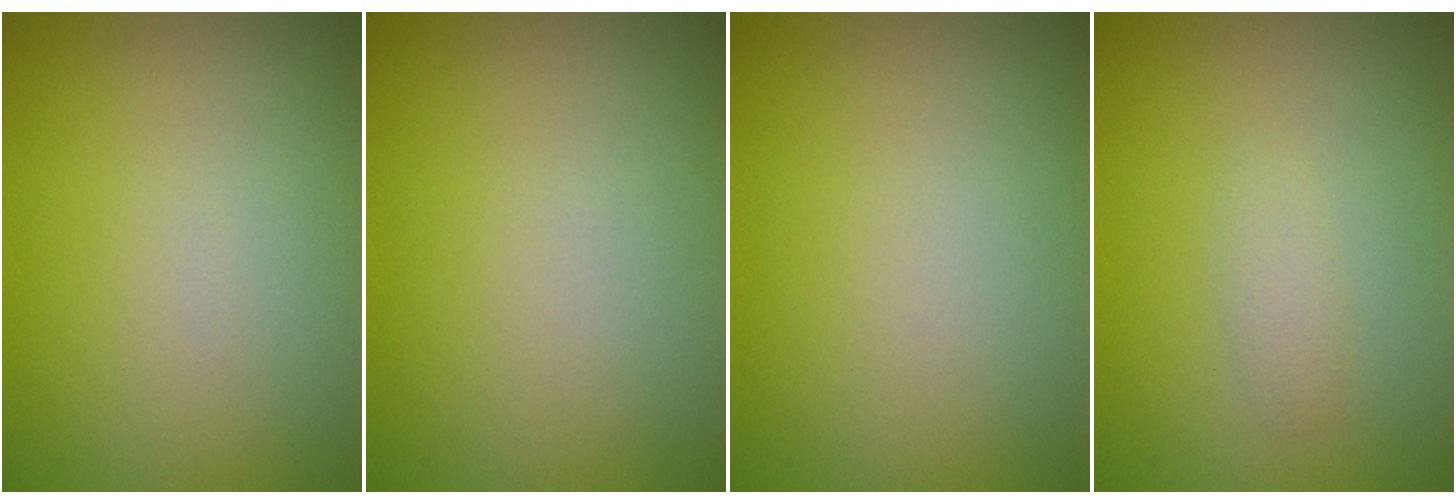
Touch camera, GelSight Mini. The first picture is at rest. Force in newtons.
{"total": 0.0}
{"total": 0.0}
{"total": 1.0, "press": 1.0, "slide": 0.0}